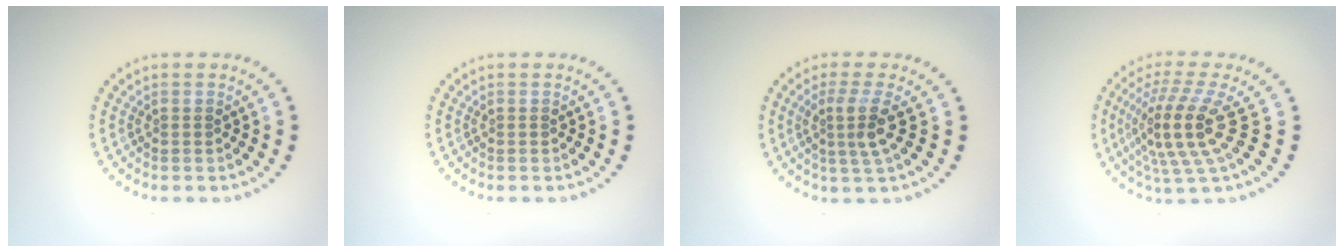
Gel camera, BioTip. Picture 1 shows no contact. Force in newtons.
{"total": 0.0}
{"total": 2.9, "press": 2.2, "slide": 1.9}
{"total": 5.2, "press": 3.9, "slide": 3.4}